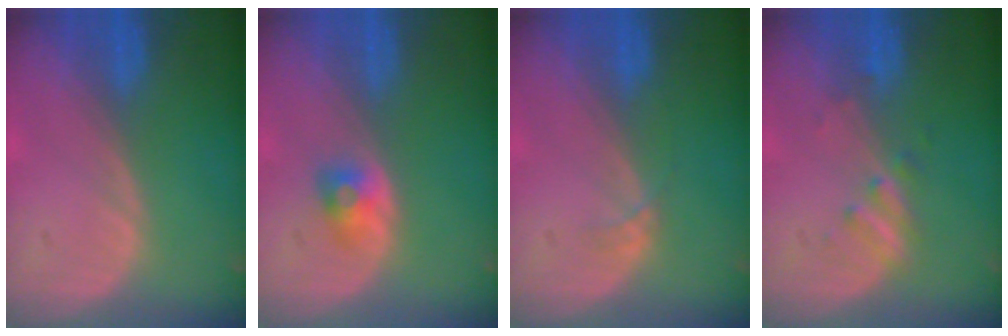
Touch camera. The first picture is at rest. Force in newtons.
{"total": 2.7, "press": 2.4, "slide": 1.1}
{"total": 0.9, "press": 0.9, "slide": 0.1}
{"total": 2.3, "press": 2.3, "slide": 0.3}